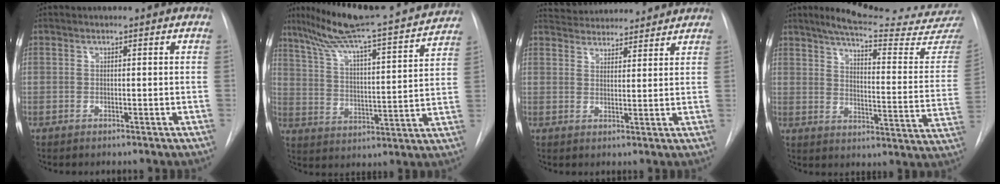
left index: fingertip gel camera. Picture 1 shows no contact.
{"total": 21.7, "force": [19.1, 0.2, 10.2], "torque": [-0.168, -0.005, 0.283]}
{"total": 11.2, "force": [10.7, 2.3, 2.5], "torque": [-0.035, 0.024, 0.152]}
{"total": 24.3, "force": [22.6, 0.6, 8.9], "torque": [-0.128, -0.107, 0.272]}